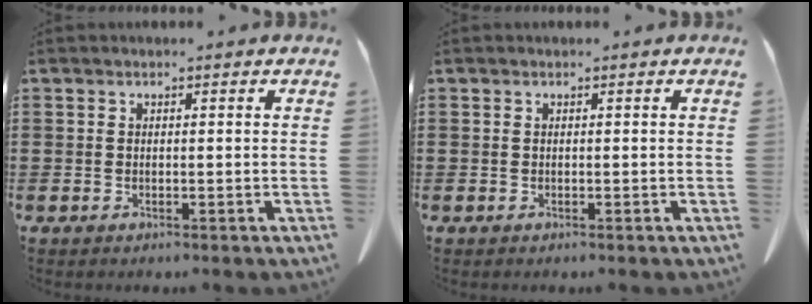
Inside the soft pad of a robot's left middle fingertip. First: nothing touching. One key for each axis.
{"total": 0.0}